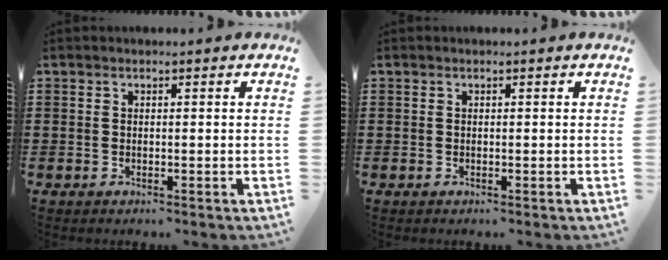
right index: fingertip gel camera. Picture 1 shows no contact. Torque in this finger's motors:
{"motor_torque": [0.00, 0.00, 0.00, 0.00]}